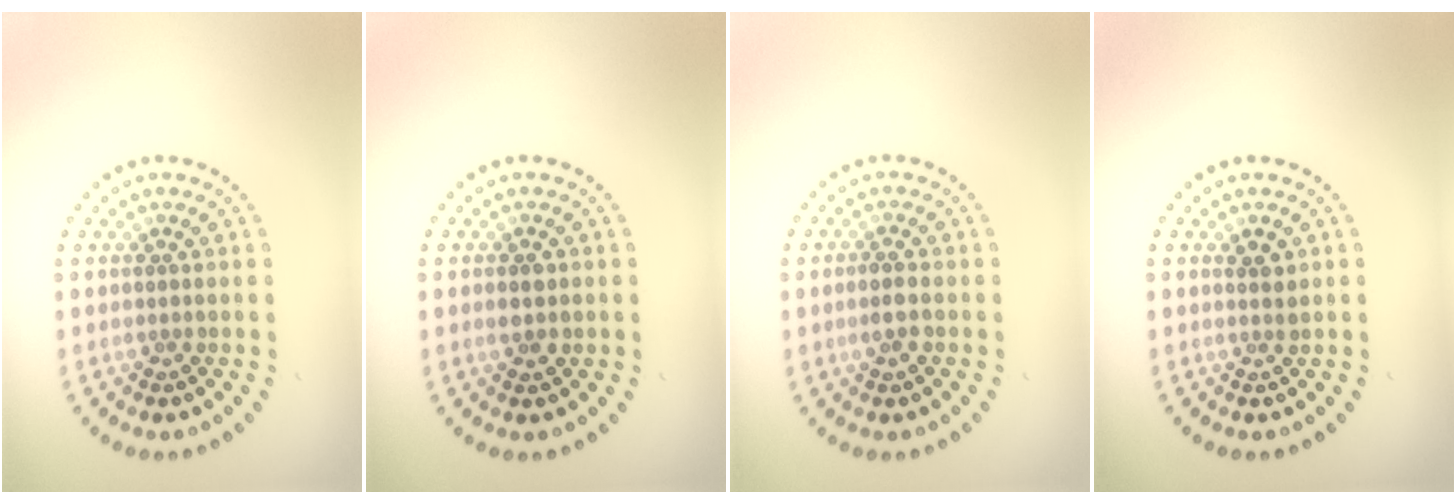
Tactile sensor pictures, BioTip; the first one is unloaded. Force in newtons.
{"total": 1.5, "press": 1.4, "slide": 0.1}
{"total": 1.6, "press": 1.6, "slide": 0.4}
{"total": 1.2, "press": 1.0, "slide": 0.7}